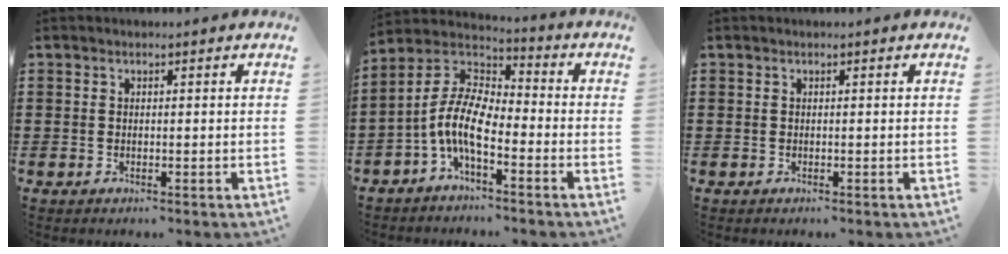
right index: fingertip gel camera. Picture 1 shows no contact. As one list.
[{"total": 9.0, "force": [-3.4, 3.5, 7.5], "torque": [-0.197, -0.022, -0.078]}, {"total": 0.0}]